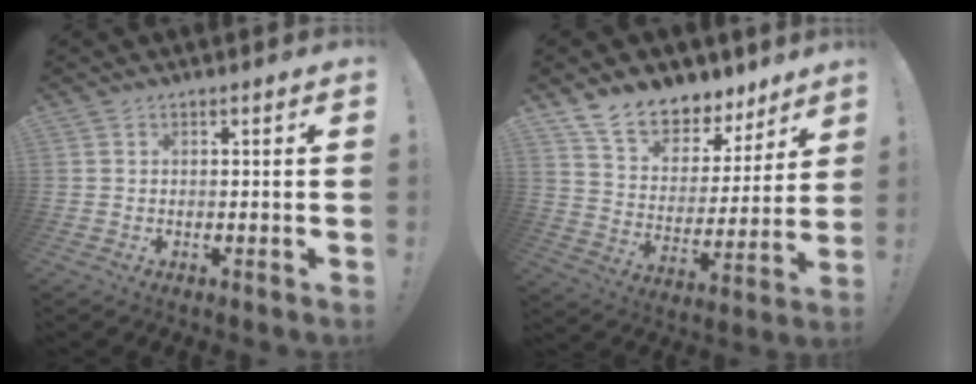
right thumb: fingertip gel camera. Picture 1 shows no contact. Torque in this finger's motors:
{"motor_torque": [0.27, 1.17, 1.11, 0.83, 0.01]}